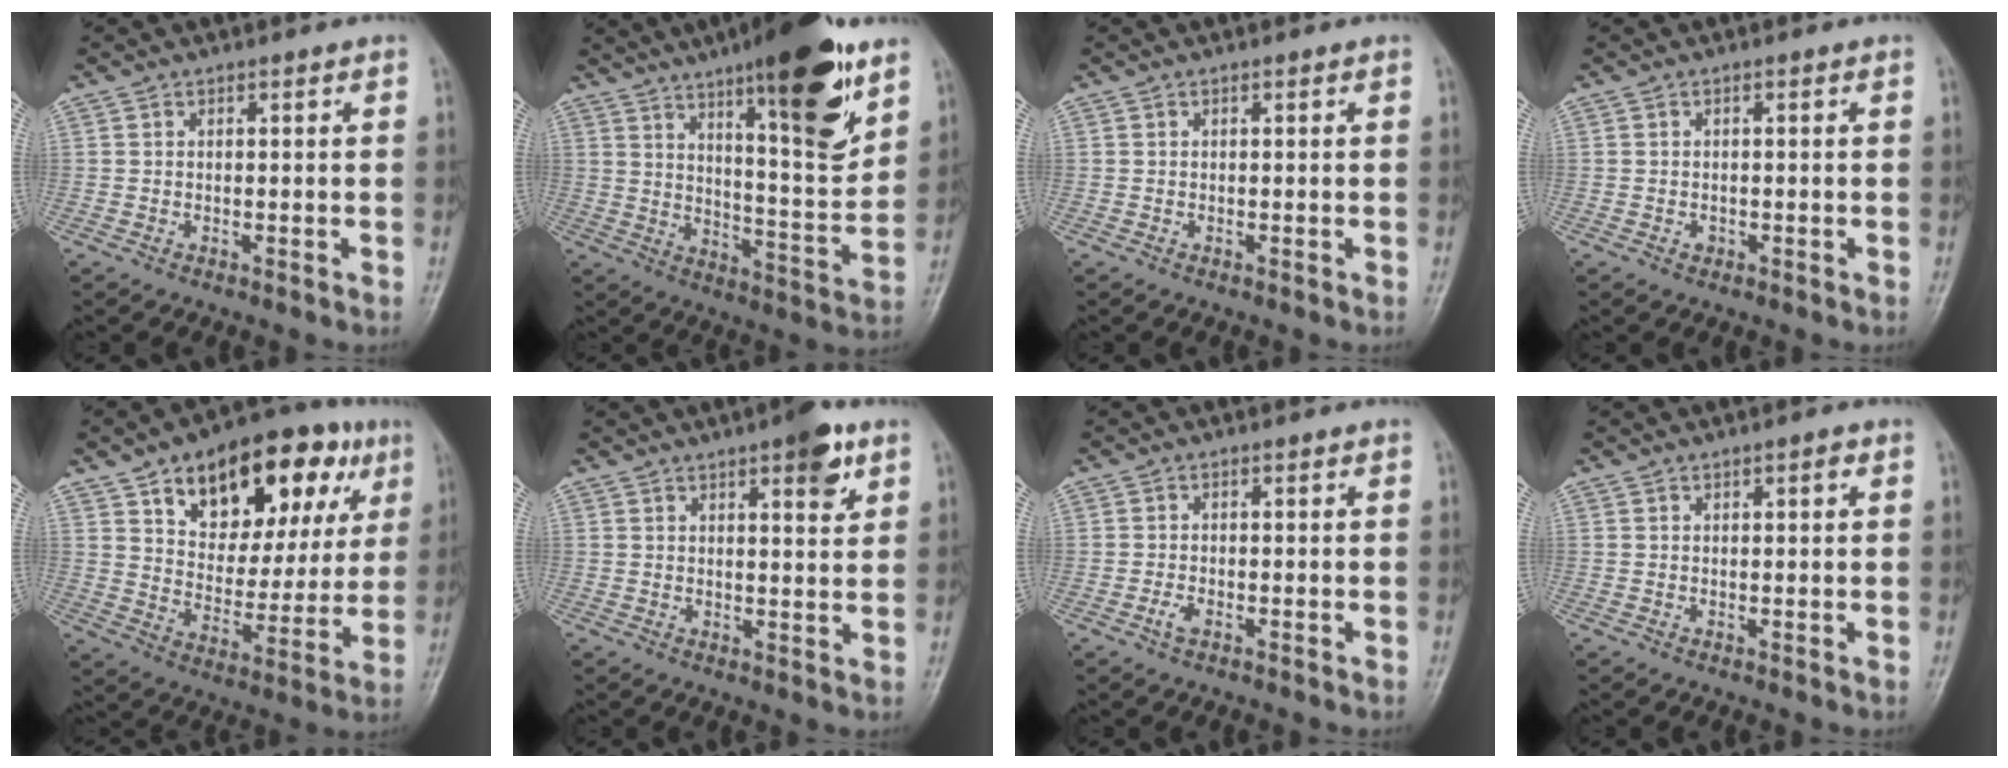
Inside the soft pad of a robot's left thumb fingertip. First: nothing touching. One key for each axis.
{"total": 21.2, "fx": 12.3, "fy": 5.0, "fz": 16.5, "tx": -0.214, "ty": -0.065, "tz": 0.189}
{"total": 0.0}
{"total": 0.9, "fx": -0.4, "fy": 0.8, "fz": 0.4, "tx": -0.001, "ty": 0.003, "tz": -0.006}
{"total": 23.7, "fx": 11.2, "fy": 12.9, "fz": 16.3, "tx": -0.187, "ty": -0.011, "tz": 0.172}
{"total": 6.7, "fx": 3.7, "fy": 2.0, "fz": 5.2, "tx": -0.057, "ty": -0.014, "tz": 0.045}
{"total": 1.9, "fx": -1.0, "fy": 0.9, "fz": 1.4, "tx": -0.031, "ty": 0.005, "tz": -0.020}
{"total": 1.4, "fx": 0.6, "fy": 0.5, "fz": 1.2, "tx": -0.014, "ty": 0.002, "tz": 0.007}